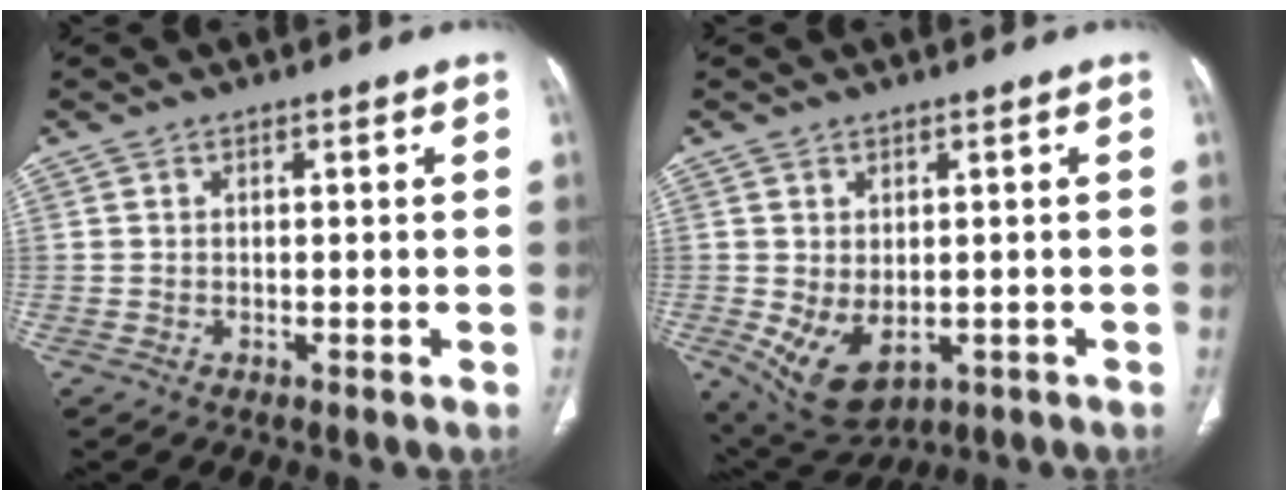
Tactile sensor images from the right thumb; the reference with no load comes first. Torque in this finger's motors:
{"motor_torque": [-0.29, 0.54, 0.60, 0.64, 0.24]}